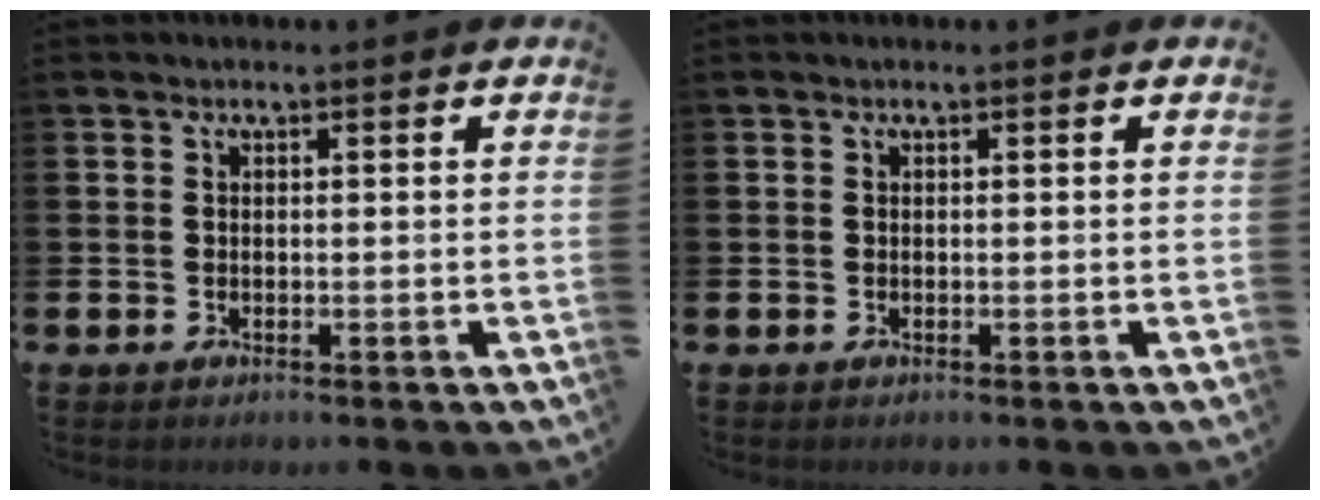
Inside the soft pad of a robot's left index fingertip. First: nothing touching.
{"total": 0.0}